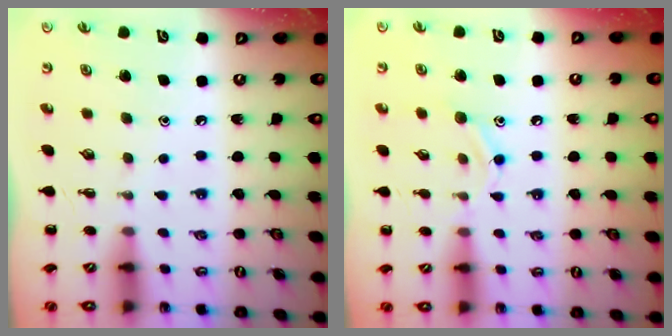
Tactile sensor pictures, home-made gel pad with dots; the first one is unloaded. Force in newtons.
{"total": 8.5, "press": 8.4, "slide": 1.3}